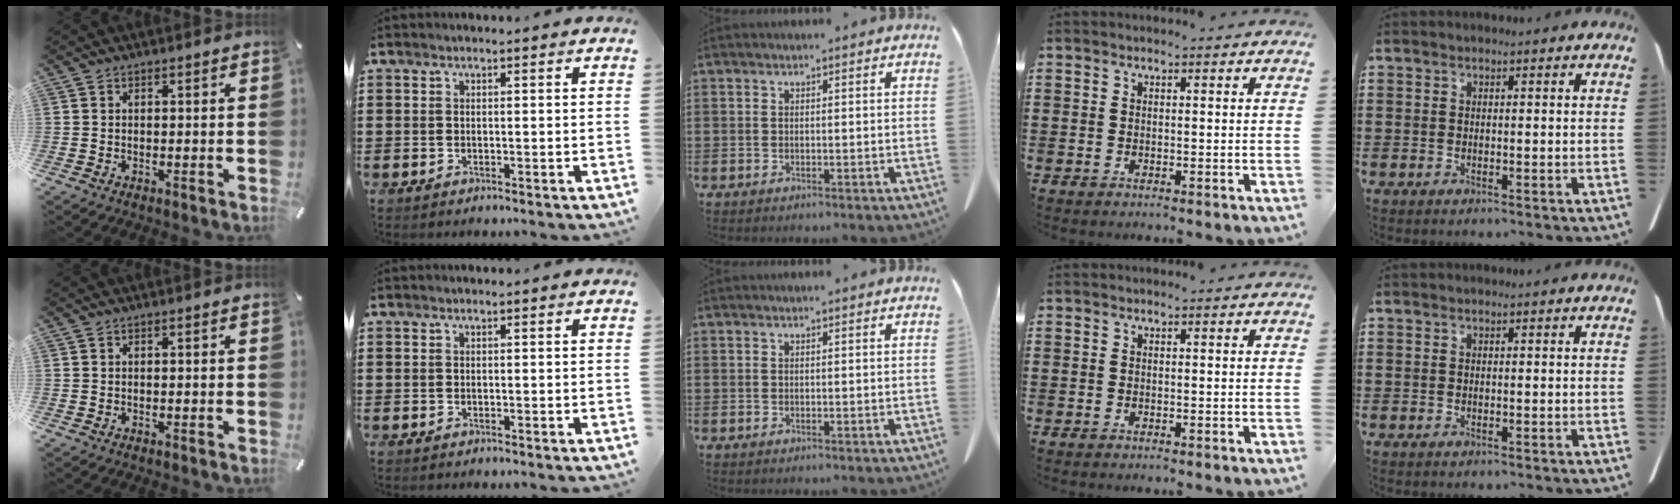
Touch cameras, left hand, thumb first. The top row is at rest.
{}